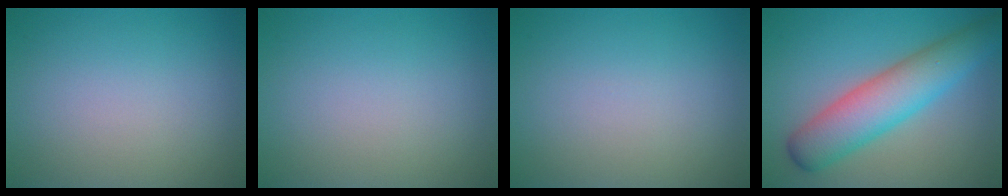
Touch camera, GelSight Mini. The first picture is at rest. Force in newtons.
{"total": 0.0}
{"total": 0.0}
{"total": 7.0, "press": 7.0, "slide": 0.2}